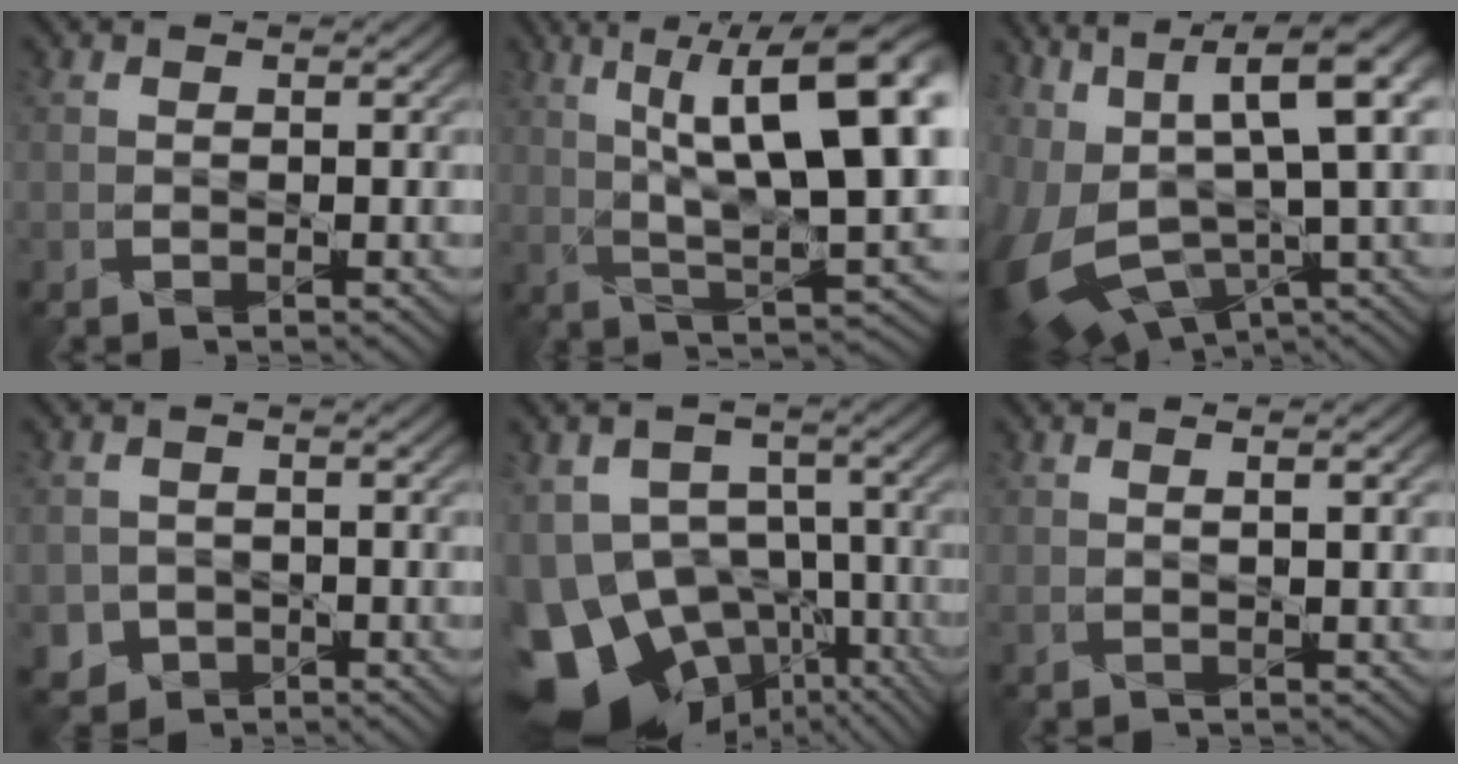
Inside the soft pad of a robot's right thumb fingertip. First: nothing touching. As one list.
[{"total": 16.1, "force": [5.1, 5.2, 14.4], "torque": [-0.213, 0.021, 0.088]}, {"total": 16.2, "force": [3.8, 6.8, 14.2], "torque": [-0.298, -0.005, 0.088]}, {"total": 2.4, "force": [-1.3, 2.0, -0.4], "torque": [0.005, -0.007, -0.025]}, {"total": 15.6, "force": [-8.5, 11.3, 6.6], "torque": [-0.158, -0.031, -0.116]}, {"total": 1.6, "force": [0.8, 0.3, 1.3], "torque": [-0.013, 0.011, 0.012]}]